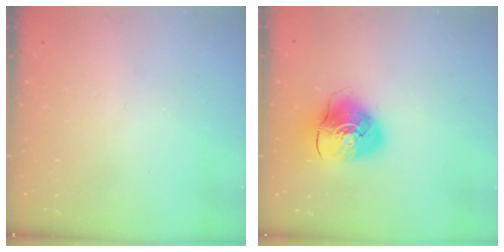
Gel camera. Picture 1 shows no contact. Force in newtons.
{"total": 9.1, "press": 9.0, "slide": 1.2}